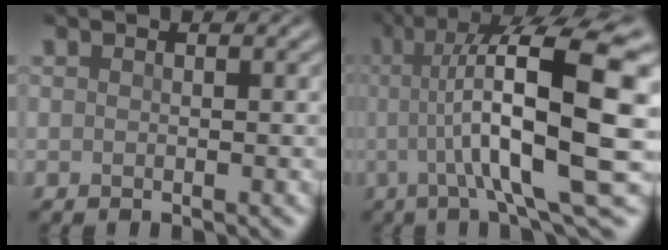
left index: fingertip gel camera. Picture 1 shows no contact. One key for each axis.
{"total": 14.5, "fx": 1.0, "fy": 2.8, "fz": 14.2, "tx": -0.199, "ty": 0.020, "tz": 0.020}